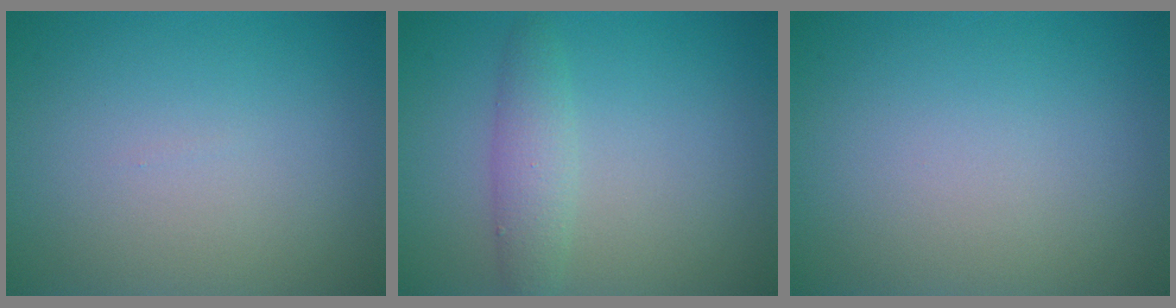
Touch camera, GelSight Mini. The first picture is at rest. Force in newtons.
{"total": 2.4, "press": 2.4, "slide": 0.2}
{"total": 0.0}